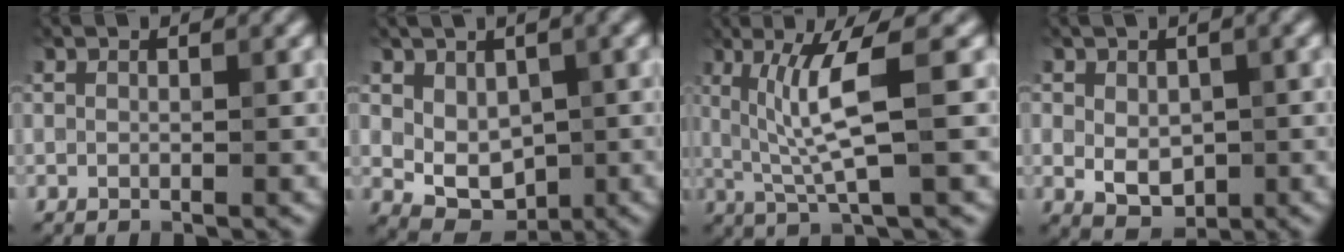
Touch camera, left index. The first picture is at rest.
{"total": 3.3, "force": [0.1, 2.6, 2.1], "torque": [-0.033, -0.012, 0.006]}
{"total": 4.2, "force": [0.5, 0.2, 4.2], "torque": [-0.089, -0.006, 0.015]}
{"total": 2.6, "force": [-0.5, 2.0, 1.7], "torque": [-0.026, -0.009, -0.004]}